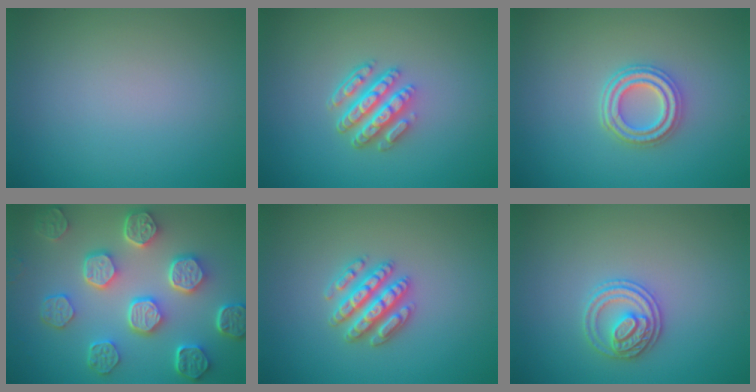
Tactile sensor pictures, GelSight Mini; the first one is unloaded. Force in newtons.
{"total": 4.8, "press": 3.6, "slide": 3.2}
{"total": 3.6, "press": 3.0, "slide": 2.0}
{"total": 7.9, "press": 6.0, "slide": 5.1}
{"total": 3.5, "press": 3.4, "slide": 0.8}
{"total": 2.7, "press": 2.6, "slide": 0.5}